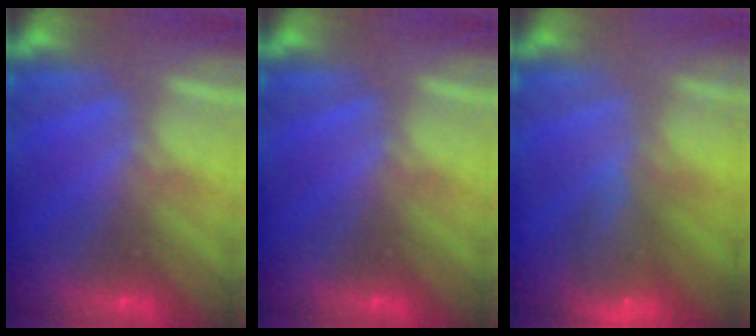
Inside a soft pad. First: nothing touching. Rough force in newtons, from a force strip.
{"total": 0.0}
{"total": 8.1}